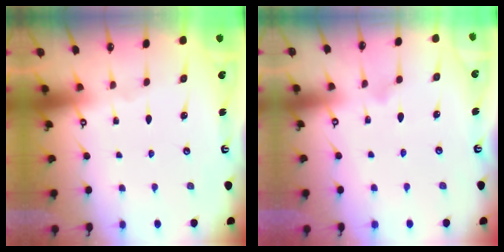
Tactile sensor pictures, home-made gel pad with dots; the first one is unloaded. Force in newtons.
{"total": 7.1, "press": 7.0, "slide": 1.1}